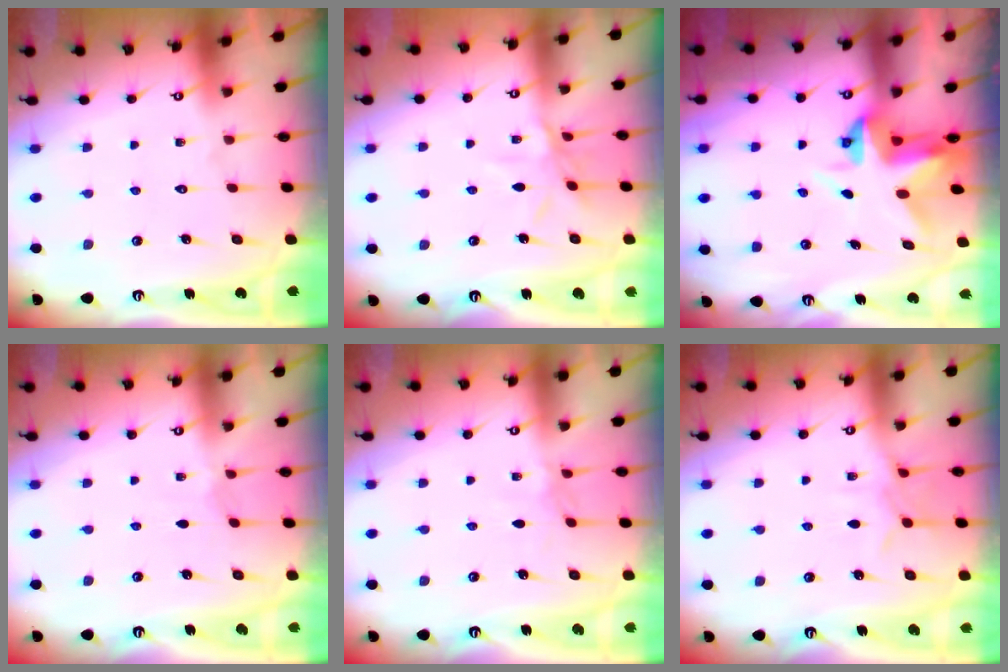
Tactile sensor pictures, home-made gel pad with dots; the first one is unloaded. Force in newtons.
{"total": 7.6, "press": 7.6, "slide": 0.5}
{"total": 4.2, "press": 4.2, "slide": 0.2}
{"total": 1.7, "press": 1.7, "slide": 0.4}
{"total": 2.9, "press": 2.9, "slide": 0.5}
{"total": 6.6, "press": 6.6, "slide": 0.7}